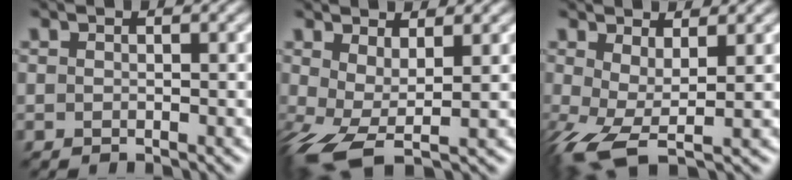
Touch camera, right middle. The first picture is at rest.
{"total": 4.7, "force": [-0.5, 1.8, 4.3], "torque": [-0.097, -0.009, -0.015]}
{"total": 4.9, "force": [-0.6, 1.8, 4.5], "torque": [-0.101, -0.009, -0.017]}